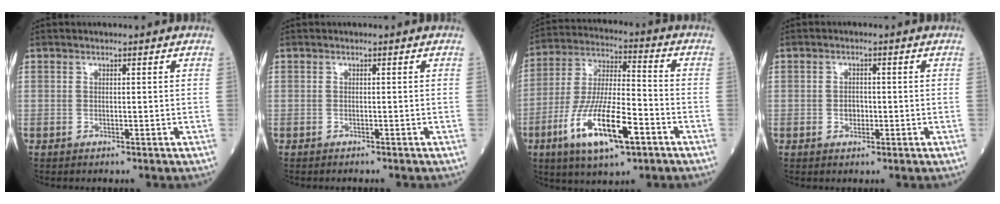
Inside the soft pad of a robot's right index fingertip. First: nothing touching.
{"total": 0.9, "force": [-0.8, 0.1, 0.3], "torque": [-0.007, -0.002, -0.011]}
{"total": 15.5, "force": [-6.8, 3.7, 13.5], "torque": [-0.269, -0.012, -0.119]}
{"total": 1.8, "force": [-0.4, 1.3, 1.2], "torque": [-0.018, 0.003, -0.005]}